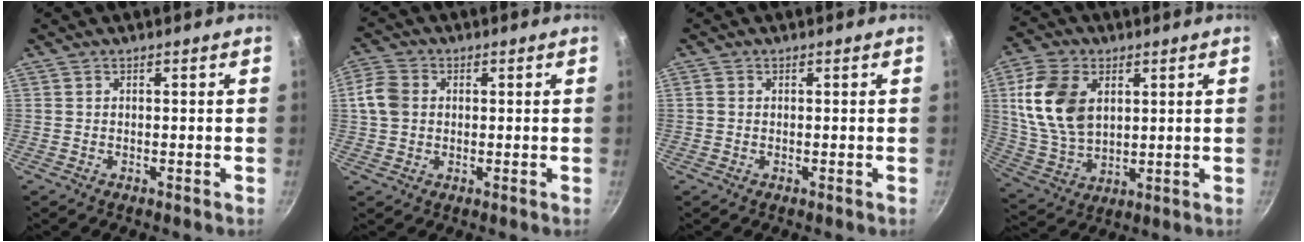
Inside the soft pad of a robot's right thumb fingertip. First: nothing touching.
{"total": 6.2, "force": [0.5, 5.1, 3.5], "torque": [-0.061, 0.007, -0.004]}
{"total": 1.0, "force": [0.0, 0.9, 0.4], "torque": [-0.008, 0.004, -0.002]}
{"total": 15.0, "force": [3.9, 10.0, 10.5], "torque": [-0.185, -0.011, 0.085]}